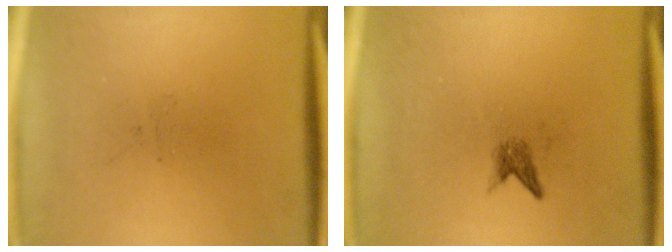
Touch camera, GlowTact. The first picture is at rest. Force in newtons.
{"total": 1.3}